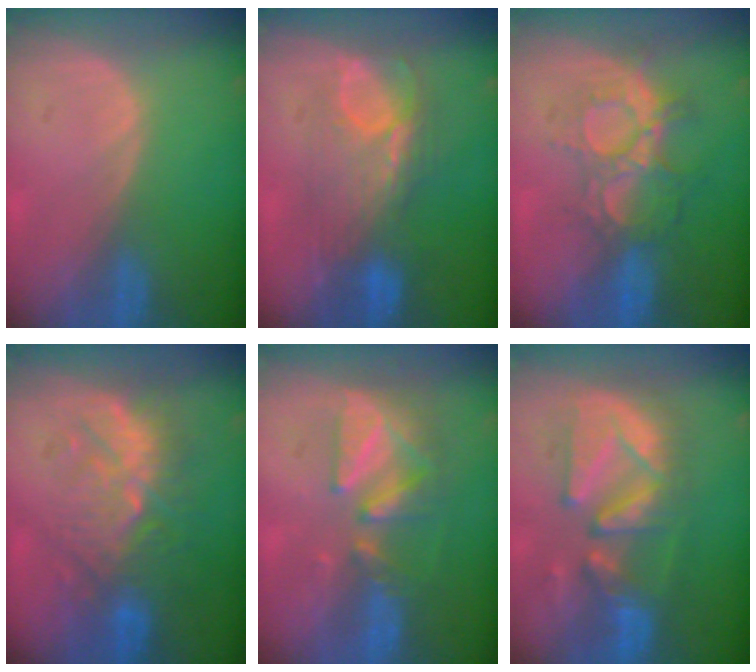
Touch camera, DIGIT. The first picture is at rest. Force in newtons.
{"total": 7.8, "press": 7.6, "slide": 1.8}
{"total": 8.7, "press": 8.0, "slide": 3.4}
{"total": 9.2, "press": 9.1, "slide": 1.6}
{"total": 9.0, "press": 7.9, "slide": 4.4}
{"total": 10.8, "press": 10.5, "slide": 2.7}